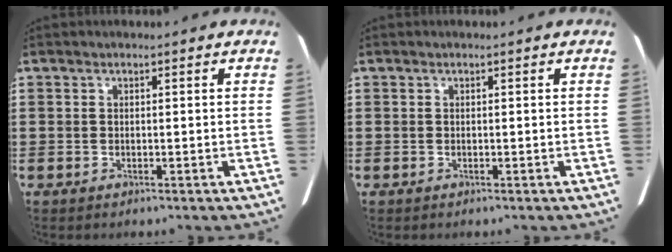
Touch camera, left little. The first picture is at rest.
{"total": 0.0}